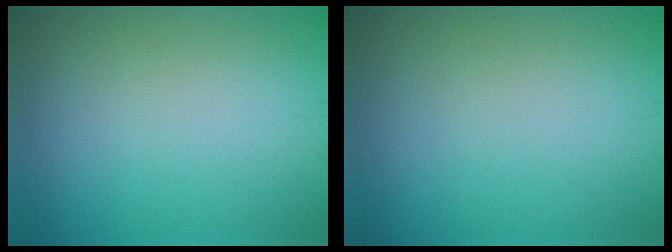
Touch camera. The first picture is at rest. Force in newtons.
{"total": 0.0}